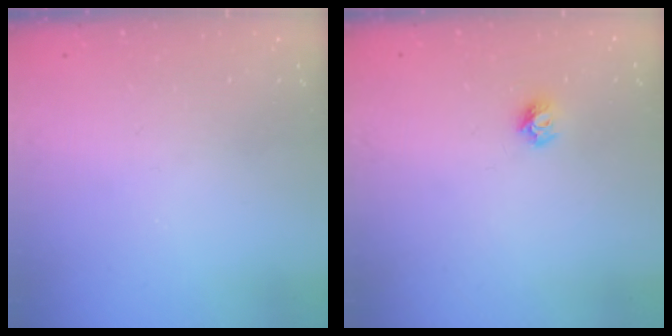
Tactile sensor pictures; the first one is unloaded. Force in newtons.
{"total": 5.5, "press": 5.5, "slide": 0.3}